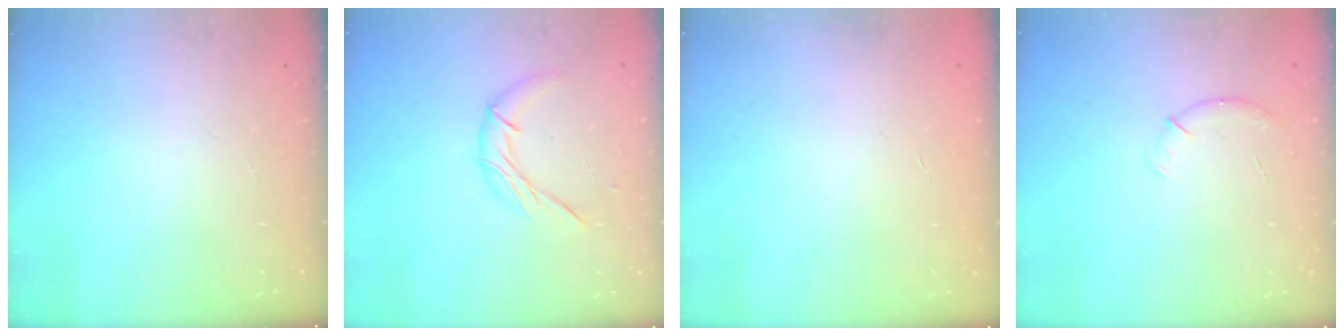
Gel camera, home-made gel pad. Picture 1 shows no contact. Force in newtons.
{"total": 8.3, "press": 8.3, "slide": 0.4}
{"total": 0.5, "press": 0.5, "slide": 0.1}
{"total": 6.1, "press": 5.9, "slide": 1.5}